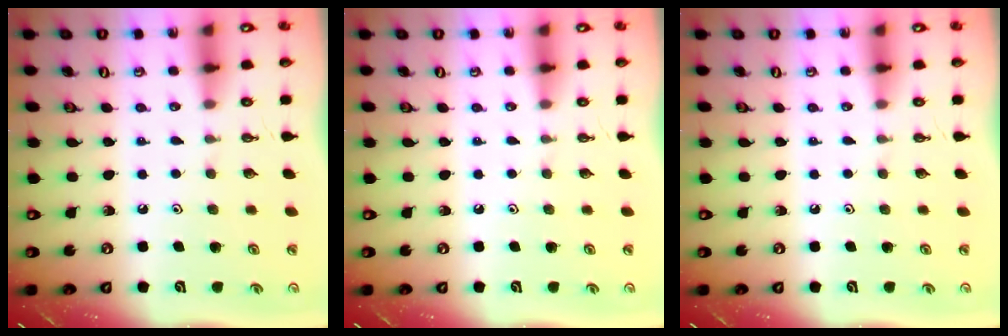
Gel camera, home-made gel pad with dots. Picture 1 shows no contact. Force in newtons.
{"total": 0.0}
{"total": 0.0}